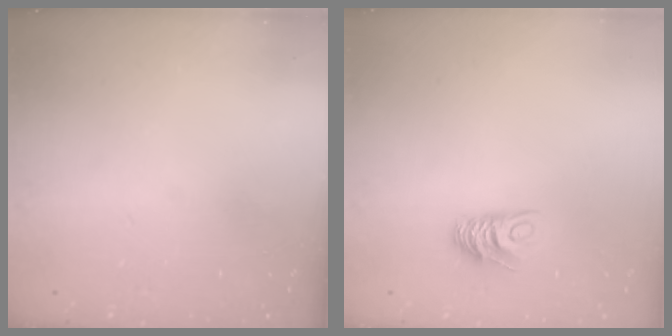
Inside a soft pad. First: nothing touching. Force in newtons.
{"total": 7.0, "press": 7.0, "slide": 0.2}